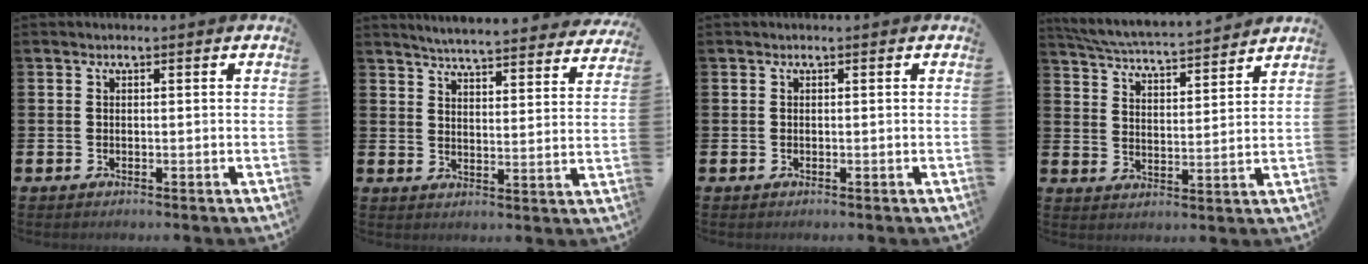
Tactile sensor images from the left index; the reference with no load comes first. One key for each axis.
{"total": 5.2, "fx": 5.2, "fy": 0.1, "fz": 0.8, "tx": -0.029, "ty": -0.043, "tz": 0.087}
{"total": 0.0}
{"total": 5.3, "fx": 5.2, "fy": 0.1, "fz": 1.0, "tx": -0.041, "ty": -0.042, "tz": 0.088}